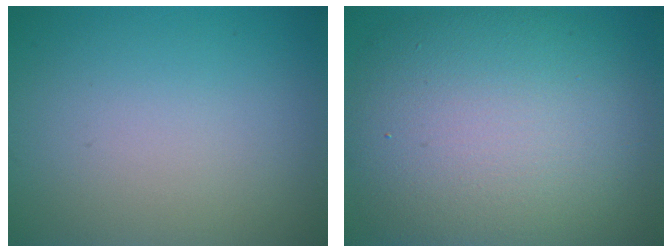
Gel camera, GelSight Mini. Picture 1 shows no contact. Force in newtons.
{"total": 12.4, "press": 12.4, "slide": 0.8}